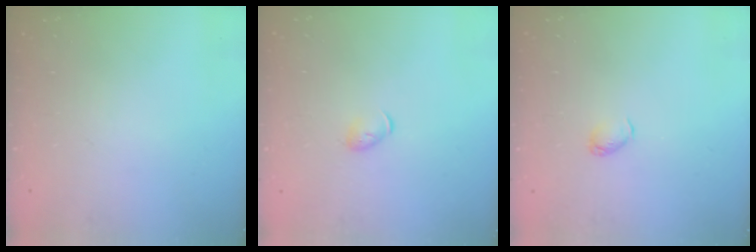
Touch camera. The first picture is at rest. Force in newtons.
{"total": 4.5, "press": 4.4, "slide": 1.0}
{"total": 2.9, "press": 2.9, "slide": 0.5}